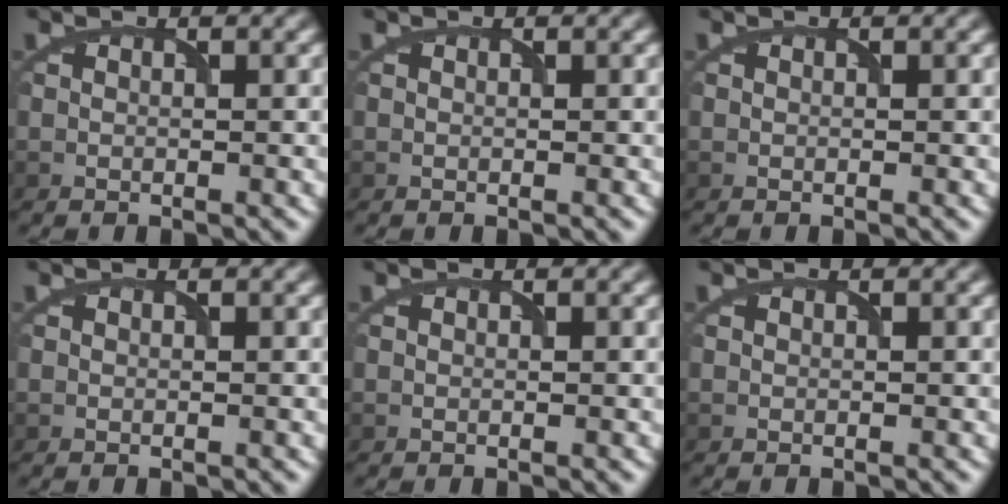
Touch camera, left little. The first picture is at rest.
{"total": 0.0}
{"total": 0.0}
{"total": 0.0}
{"total": 0.0}
{"total": 0.0}